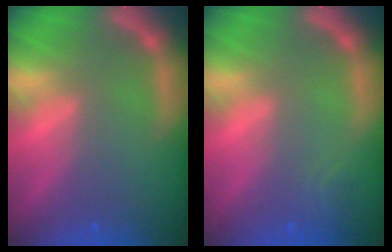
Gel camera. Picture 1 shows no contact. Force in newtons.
{"total": 1.4}